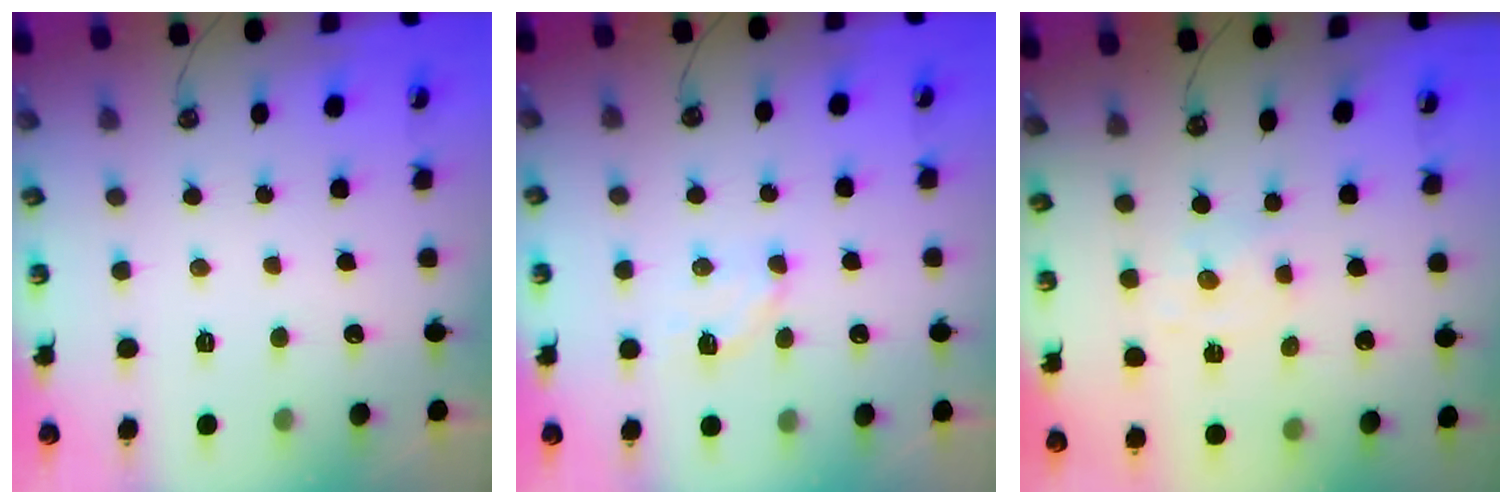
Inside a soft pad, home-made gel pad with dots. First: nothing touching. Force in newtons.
{"total": 4.7, "press": 4.7, "slide": 0.7}
{"total": 0.6, "press": 0.6, "slide": 0.2}